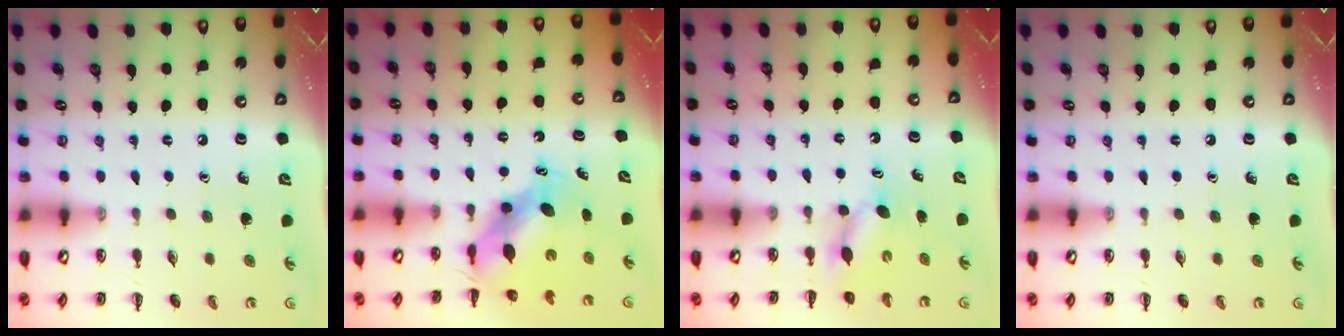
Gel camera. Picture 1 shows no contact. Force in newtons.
{"total": 6.6, "press": 6.5, "slide": 1.2}
{"total": 4.4, "press": 4.3, "slide": 0.6}
{"total": 0.0}